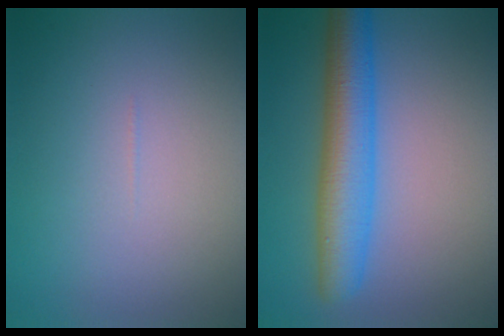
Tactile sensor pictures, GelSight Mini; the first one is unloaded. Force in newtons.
{"total": 6.3, "press": 6.3, "slide": 0.2}